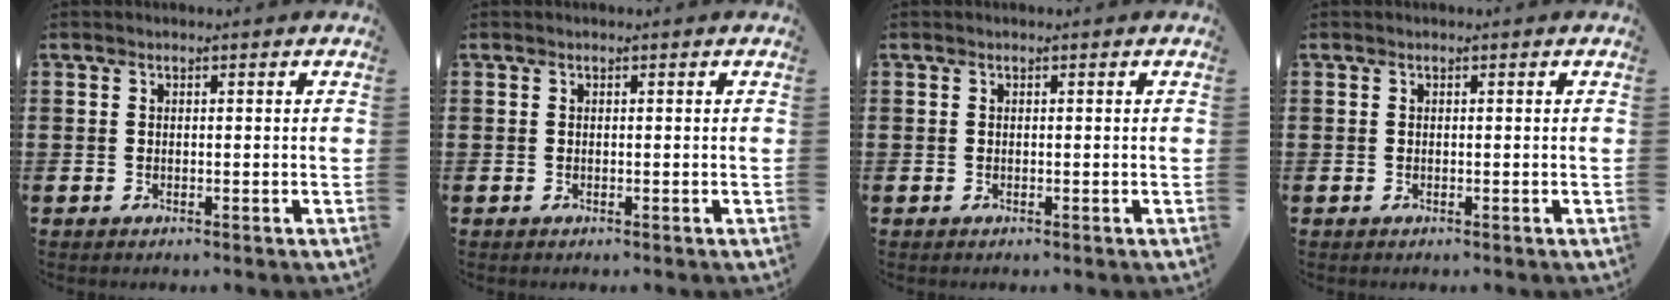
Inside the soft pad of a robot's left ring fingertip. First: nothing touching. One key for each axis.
{"total": 0.0}
{"total": 0.0}
{"total": 0.0}